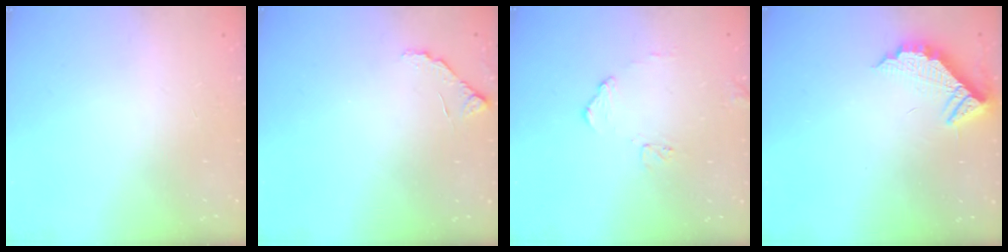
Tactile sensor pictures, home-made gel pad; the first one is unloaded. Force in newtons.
{"total": 5.9, "press": 5.9, "slide": 0.6}
{"total": 9.7, "press": 9.7, "slide": 0.4}
{"total": 9.6, "press": 9.6, "slide": 0.4}